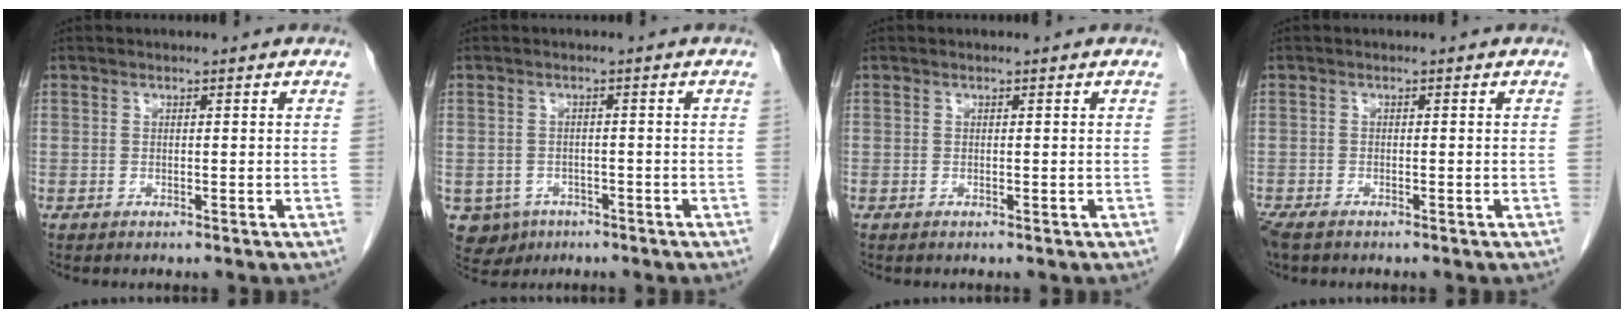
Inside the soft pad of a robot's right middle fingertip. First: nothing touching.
{"total": 5.3, "force": [-2.9, 4.3, 1.1], "torque": [-0.019, 0.004, -0.038]}
{"total": 0.0}
{"total": 3.3, "force": [-2.5, 1.2, 1.7], "torque": [-0.040, -0.010, -0.043]}